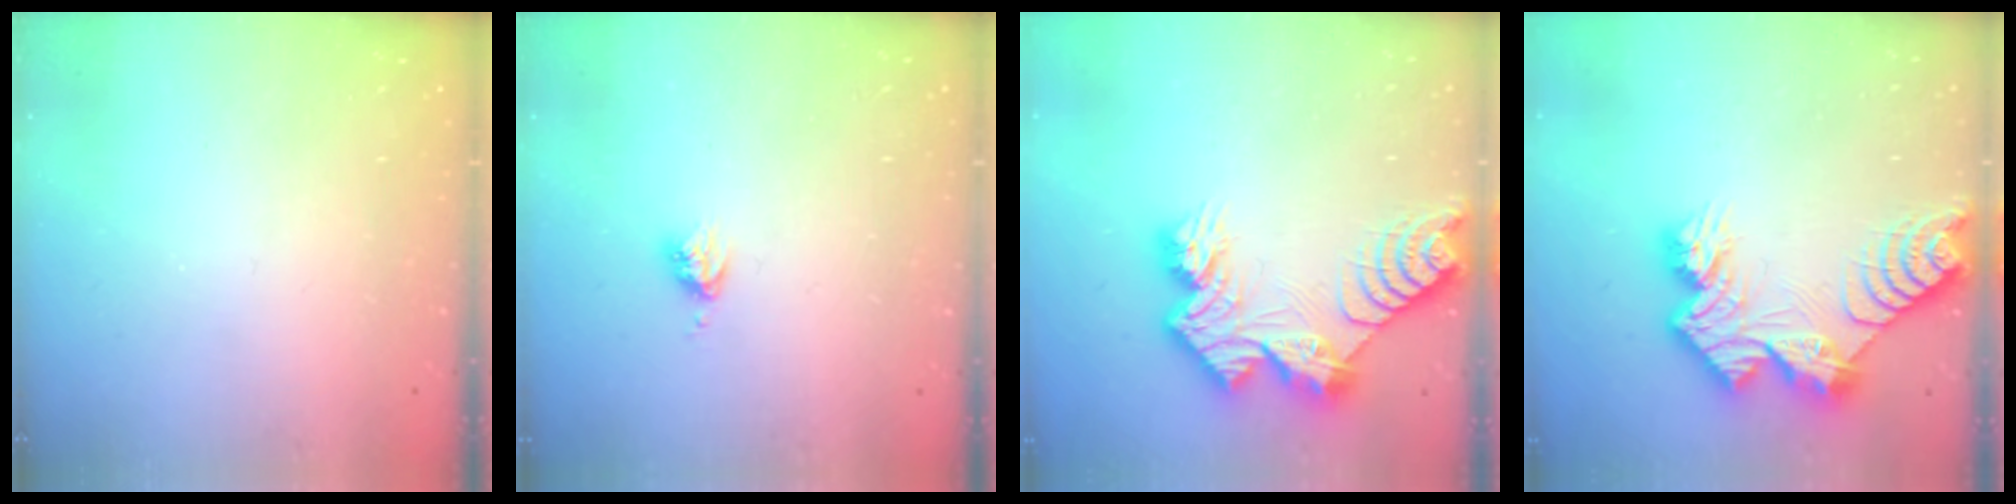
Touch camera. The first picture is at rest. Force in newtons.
{"total": 3.4, "press": 3.3, "slide": 0.5}
{"total": 13.4, "press": 13.4, "slide": 1.1}
{"total": 13.4, "press": 13.4, "slide": 1.1}